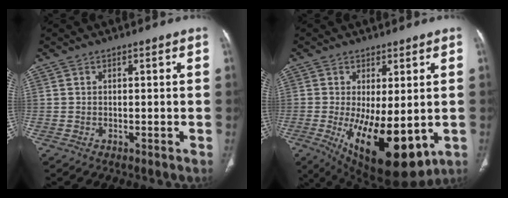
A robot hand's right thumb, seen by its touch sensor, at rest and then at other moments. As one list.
[{"total": 17.3, "force": [-3.8, 7.3, 15.1], "torque": [-0.231, -0.027, -0.030]}]